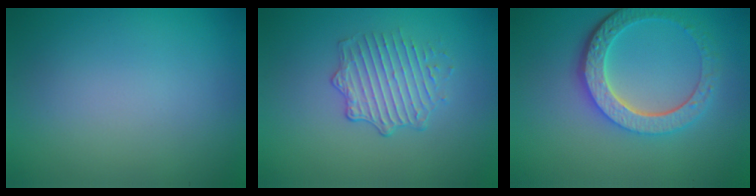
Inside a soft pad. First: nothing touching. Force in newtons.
{"total": 2.6, "press": 2.0, "slide": 1.6}
{"total": 6.0, "press": 4.5, "slide": 4.0}